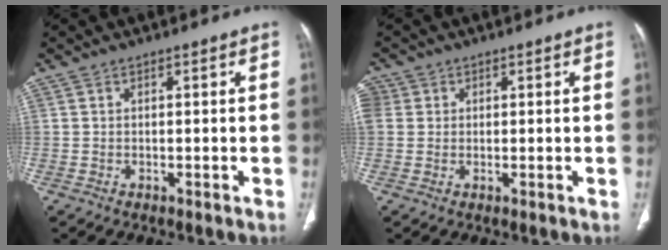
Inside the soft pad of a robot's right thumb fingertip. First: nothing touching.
{"total": 5.8, "force": [1.5, 5.2, 2.1], "torque": [-0.056, 0.017, 0.033]}